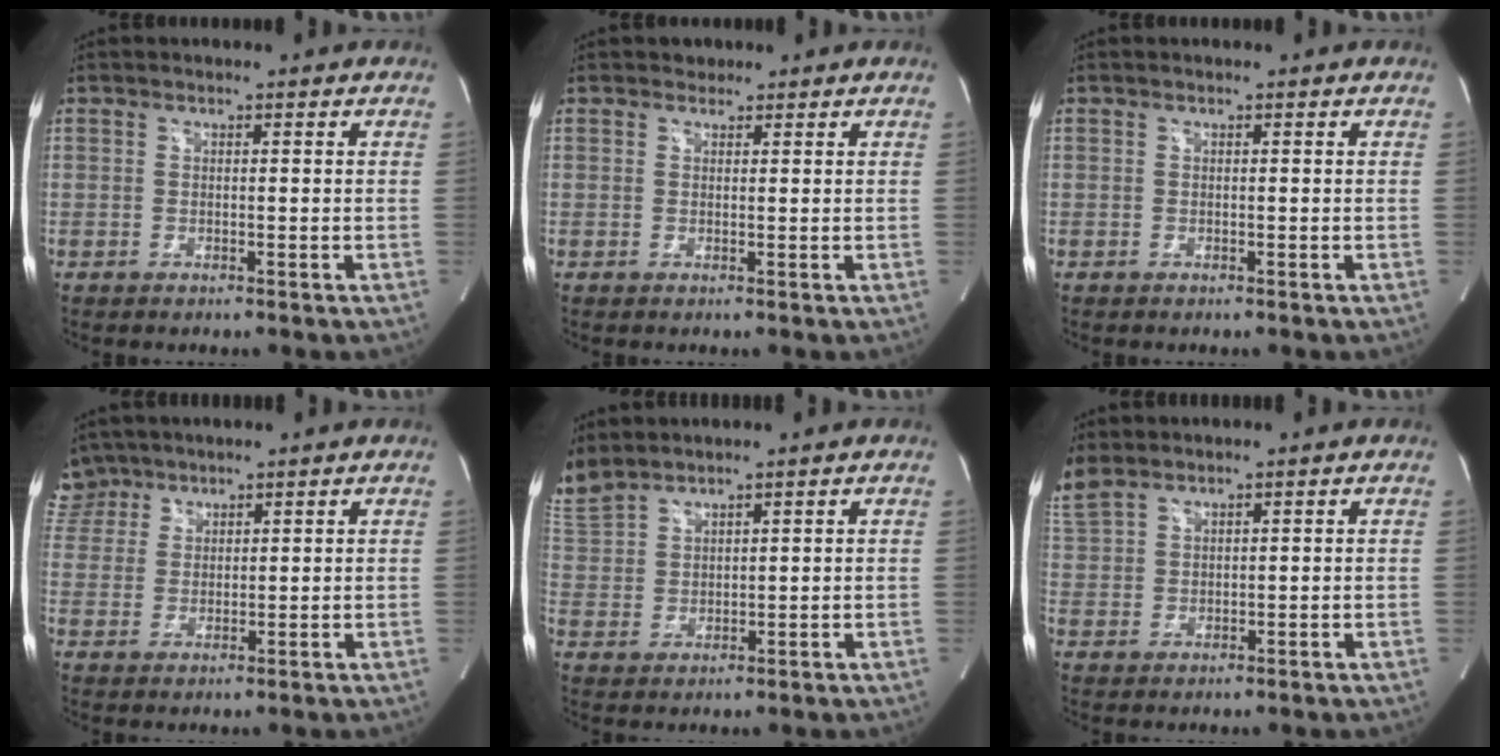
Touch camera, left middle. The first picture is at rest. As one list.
[{"total": 1.1, "force": [0.9, 0.7, 0.0], "torque": [0.001, 0.002, 0.010]}, {"total": 0.0}, {"total": 6.3, "force": [5.2, 3.4, -0.4], "torque": [0.013, 0.009, 0.107]}, {"total": 8.5, "force": [7.7, 2.4, 2.5], "torque": [-0.086, 0.013, 0.173]}, {"total": 5.6, "force": [4.9, 1.7, 2.0], "torque": [-0.067, 0.018, 0.116]}]